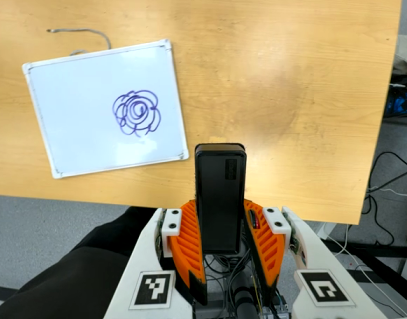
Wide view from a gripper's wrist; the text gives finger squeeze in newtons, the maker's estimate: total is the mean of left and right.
{"total": 4.8, "left": 3.3, "right": 6.2}